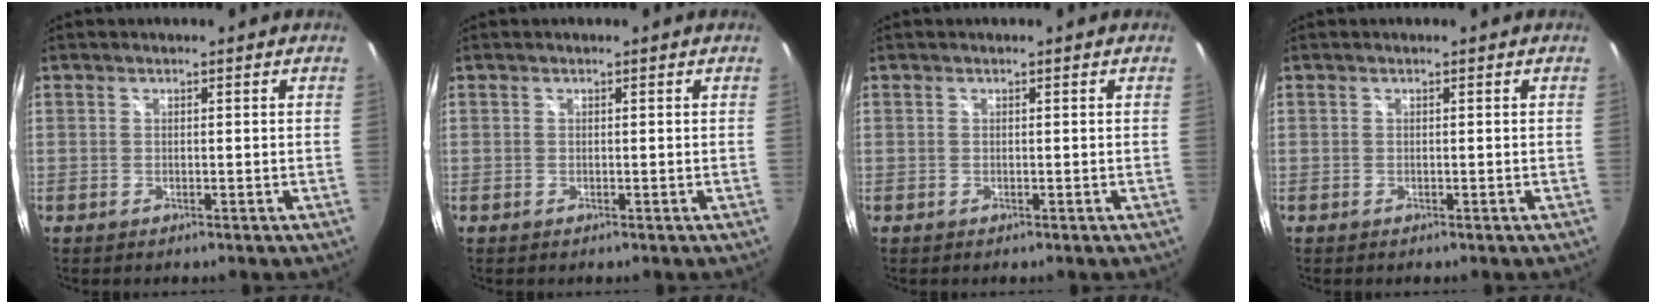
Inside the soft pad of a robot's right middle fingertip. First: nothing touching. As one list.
[{"total": 0.0}, {"total": 0.0}, {"total": 0.0}]